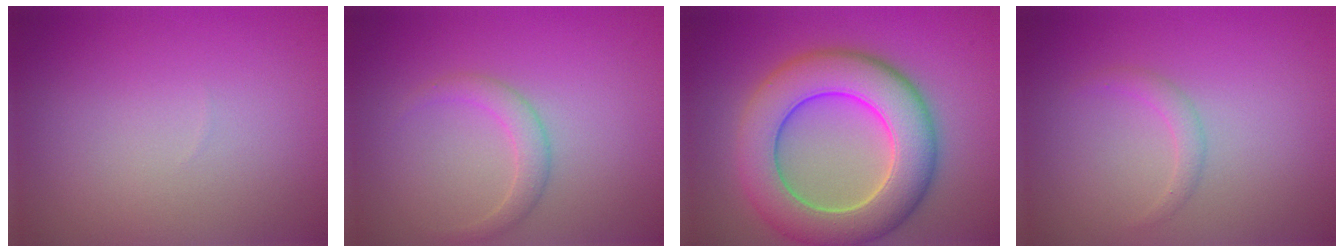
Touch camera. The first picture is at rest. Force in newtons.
{"total": 1.9, "press": 1.9, "slide": 0.1}
{"total": 9.8, "press": 9.8, "slide": 0.4}
{"total": 1.2, "press": 1.2, "slide": 0.0}